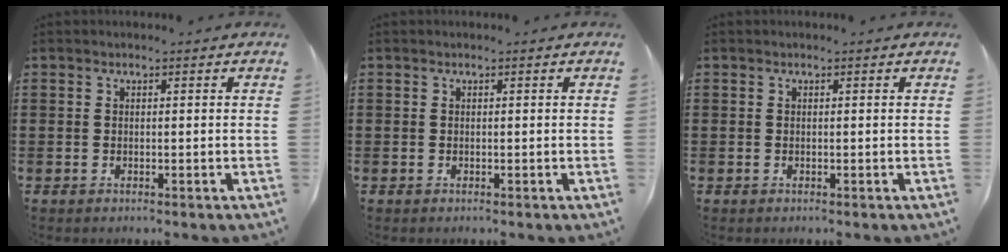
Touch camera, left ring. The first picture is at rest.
{"total": 0.0}
{"total": 0.0}